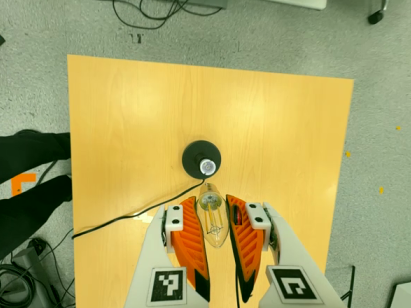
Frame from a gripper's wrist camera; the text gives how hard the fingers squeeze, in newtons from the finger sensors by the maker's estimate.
{"total": 21.3, "left": 25.6, "right": 16.9}